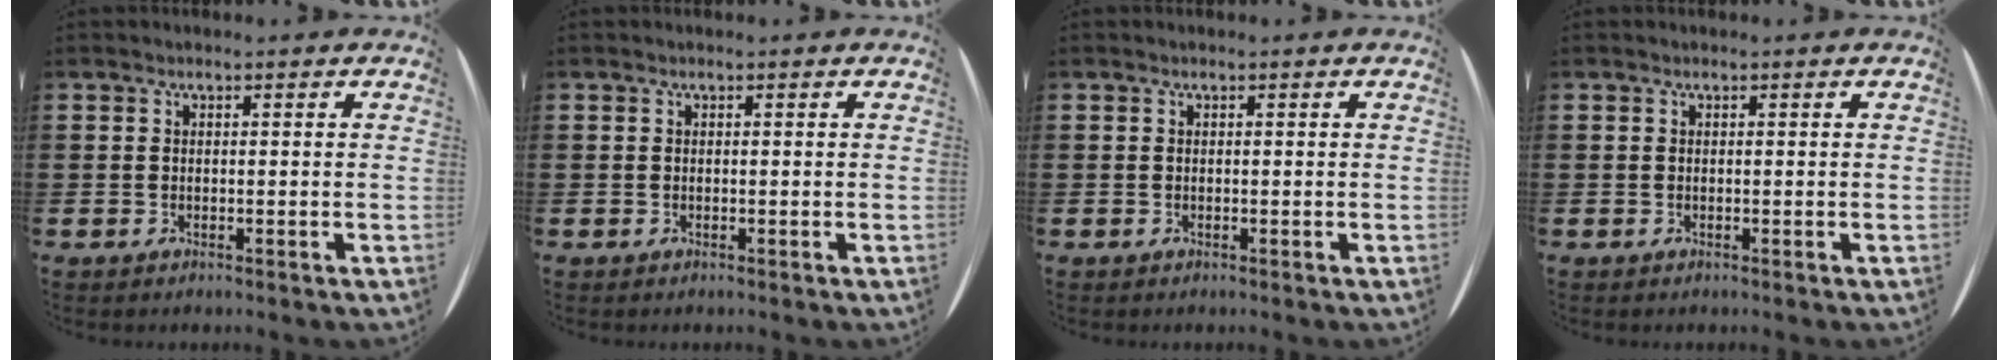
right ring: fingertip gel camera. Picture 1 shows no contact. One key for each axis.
{"total": 0.0}
{"total": 0.0}
{"total": 0.0}